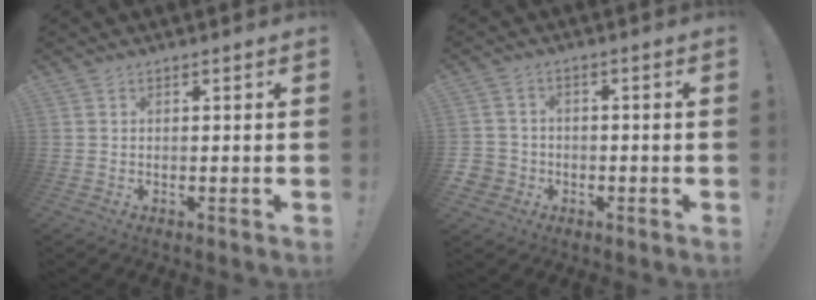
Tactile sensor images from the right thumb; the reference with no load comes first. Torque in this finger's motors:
{"motor_torque": [0.10, -0.01, -0.11, 0.01, -0.02]}